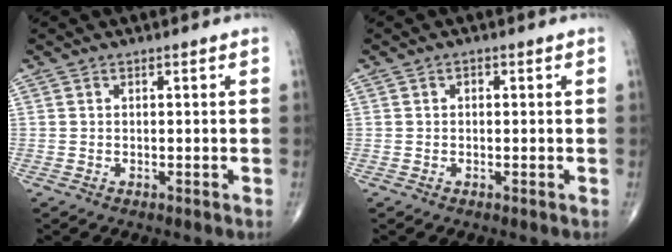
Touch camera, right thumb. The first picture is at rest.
{"total": 0.7, "force": [0.1, 0.5, 0.4], "torque": [-0.001, 0.002, 0.000]}